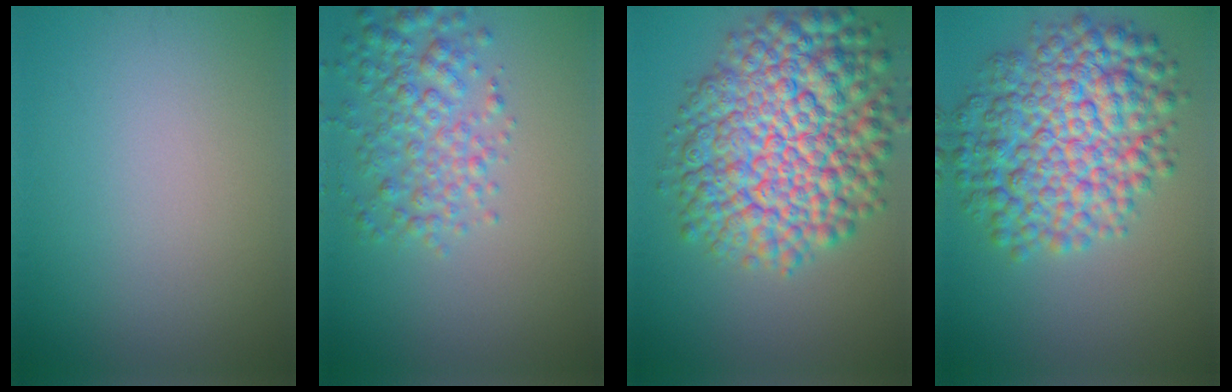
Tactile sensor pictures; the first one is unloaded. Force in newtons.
{"total": 4.4, "press": 4.4, "slide": 0.1}
{"total": 12.8, "press": 12.8, "slide": 0.4}
{"total": 9.8, "press": 9.8, "slide": 0.1}